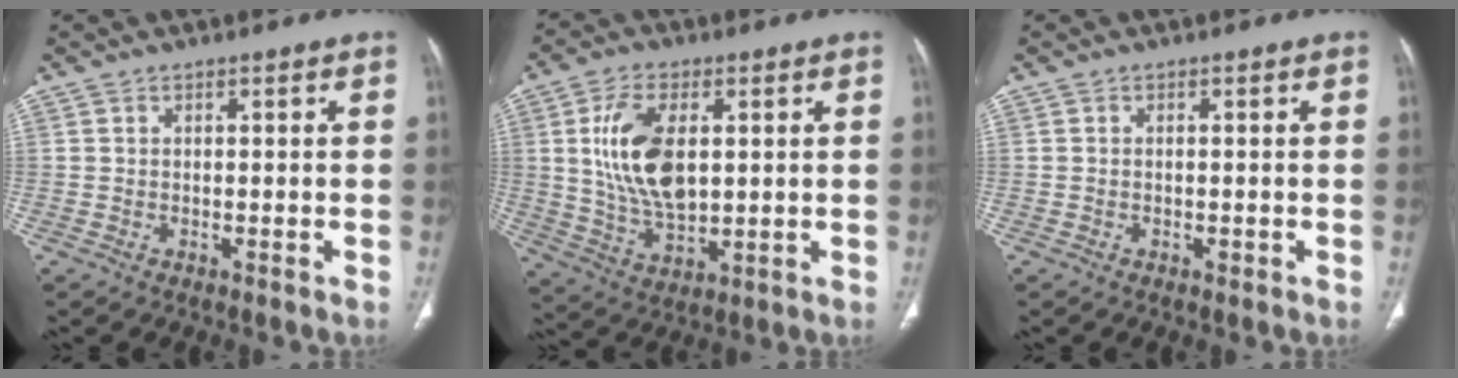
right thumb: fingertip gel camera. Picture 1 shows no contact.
{"total": 13.9, "force": [2.4, 7.5, 11.4], "torque": [-0.212, -0.012, 0.052]}
{"total": 0.6, "force": [-0.3, 0.4, 0.5], "torque": [-0.009, 0.000, -0.003]}